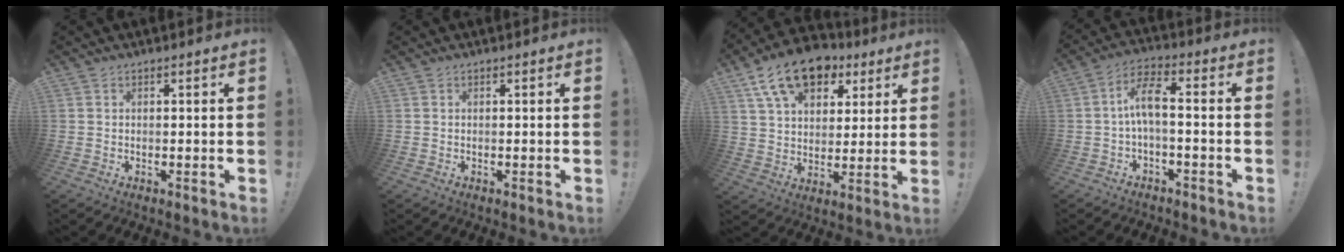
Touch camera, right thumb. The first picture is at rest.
{"total": 0.0}
{"total": 16.4, "force": [9.4, 10.0, 9.0], "torque": [-0.148, -0.048, 0.172]}
{"total": 8.3, "force": [-0.5, 3.0, 7.8], "torque": [-0.152, 0.008, -0.010]}